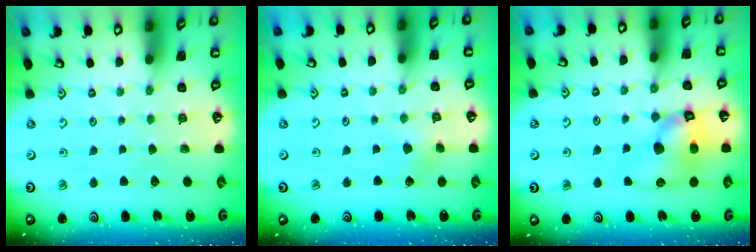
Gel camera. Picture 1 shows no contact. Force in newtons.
{"total": 2.5, "press": 2.5, "slide": 0.3}
{"total": 11.8, "press": 11.6, "slide": 1.8}